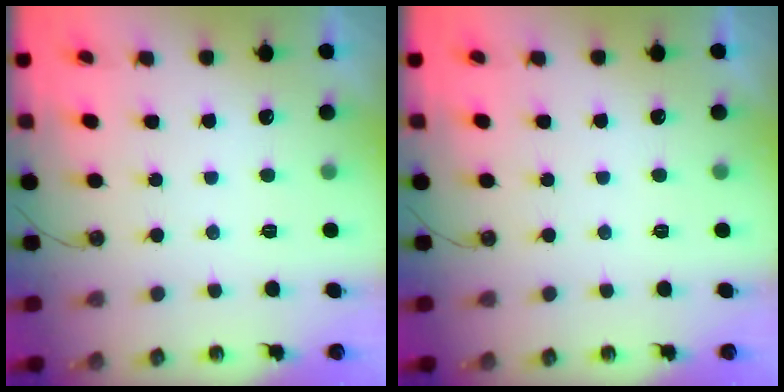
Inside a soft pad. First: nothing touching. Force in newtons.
{"total": 0.0}